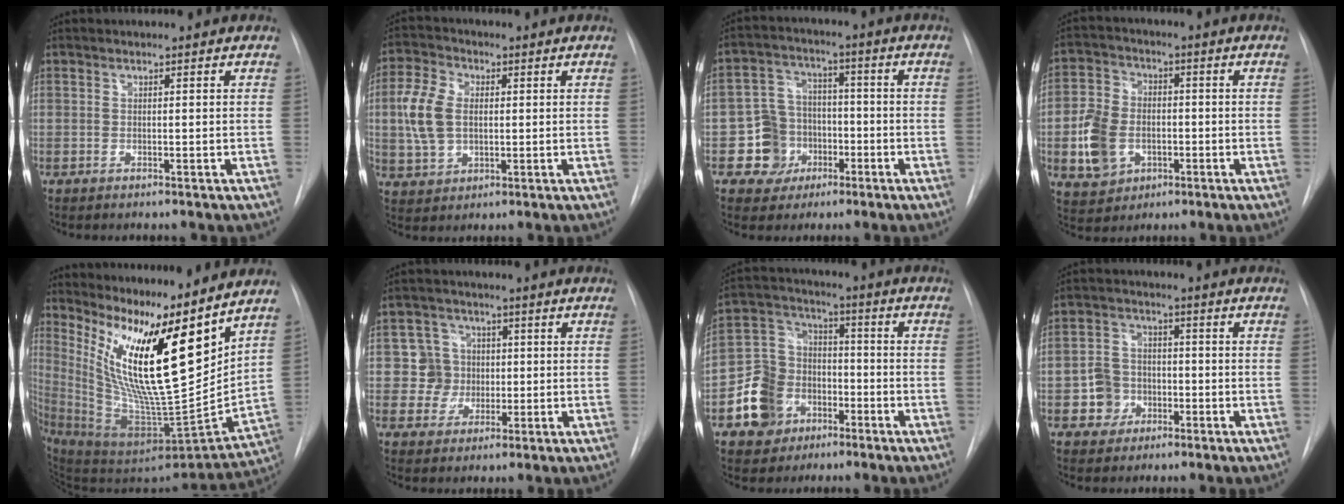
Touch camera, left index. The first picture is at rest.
{"total": 8.2, "force": [0.7, 5.5, 6.0], "torque": [-0.147, 0.017, 0.018]}
{"total": 8.0, "force": [-3.1, 7.3, 1.2], "torque": [-0.018, 0.022, -0.043]}
{"total": 9.6, "force": [-2.2, 7.6, 5.4], "torque": [-0.126, 0.018, -0.031]}
{"total": 20.4, "force": [12.0, 2.3, 16.3], "torque": [-0.289, -0.028, 0.212]}
{"total": 5.7, "force": [0.1, 5.7, 0.4], "torque": [-0.001, 0.020, 0.006]}
{"total": 10.8, "force": [-4.8, 9.1, 3.5], "torque": [-0.081, 0.029, -0.079]}
{"total": 5.7, "force": [-2.1, 5.1, 1.3], "torque": [-0.023, 0.017, -0.031]}